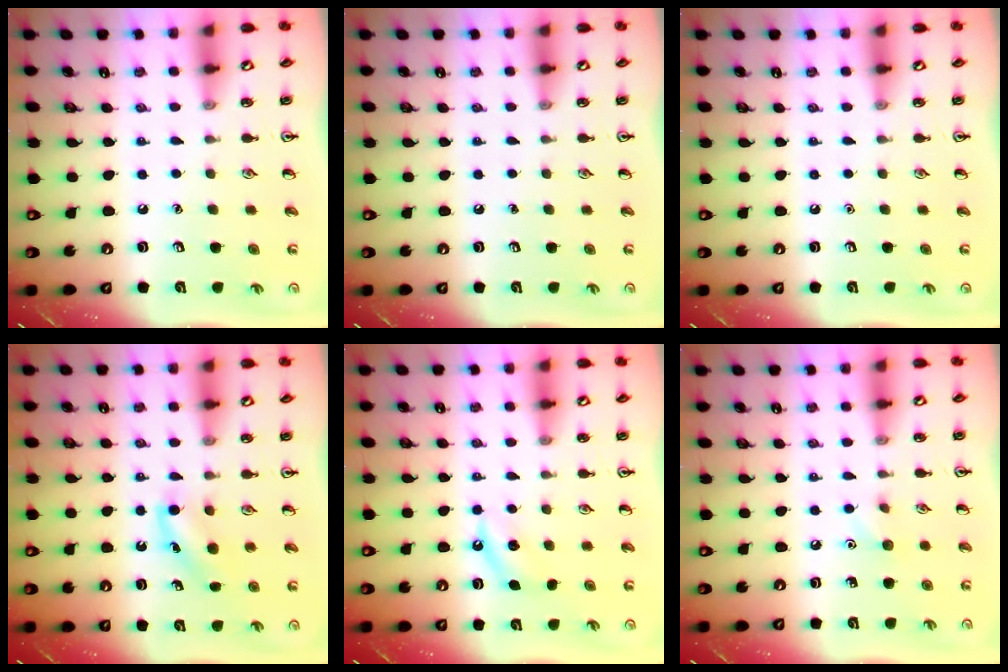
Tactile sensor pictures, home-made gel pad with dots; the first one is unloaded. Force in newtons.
{"total": 0.0}
{"total": 0.0}
{"total": 5.2, "press": 5.0, "slide": 1.2}
{"total": 4.6, "press": 4.5, "slide": 1.3}
{"total": 5.1, "press": 4.9, "slide": 1.6}